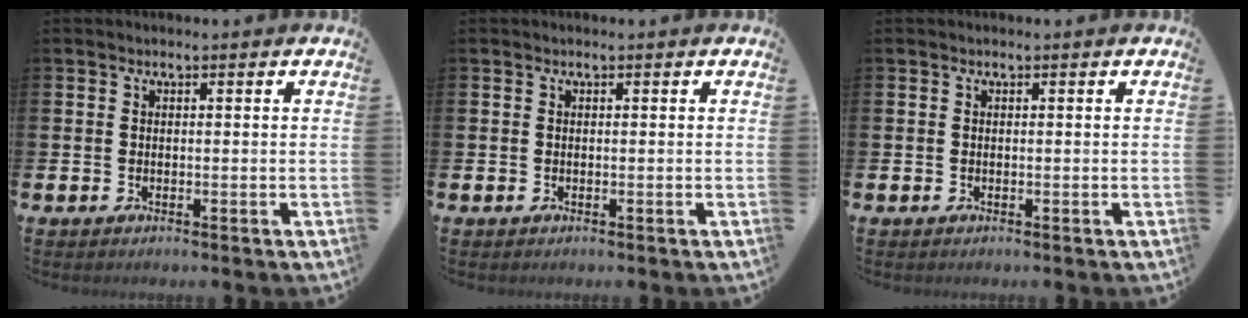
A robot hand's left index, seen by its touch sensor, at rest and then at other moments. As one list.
[{"total": 0.0}, {"total": 0.0}]